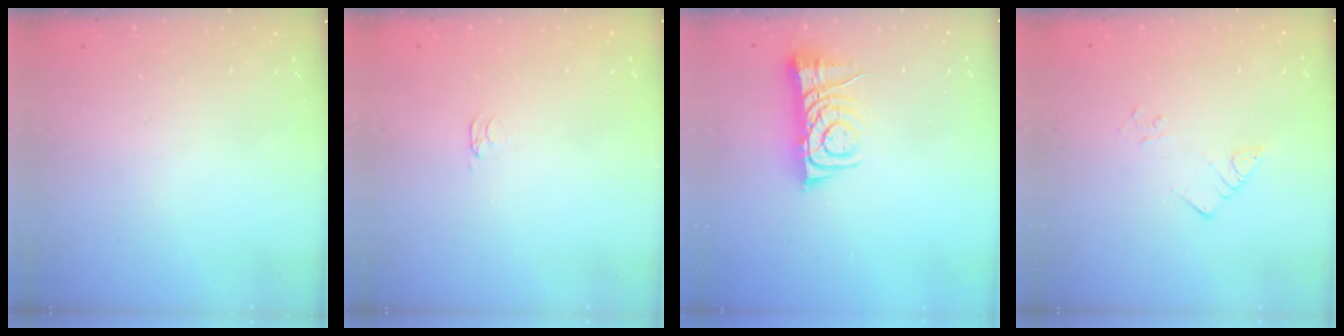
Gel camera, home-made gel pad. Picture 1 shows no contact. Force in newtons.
{"total": 1.6, "press": 1.6, "slide": 0.4}
{"total": 6.9, "press": 6.9, "slide": 0.9}
{"total": 2.2, "press": 2.2, "slide": 0.2}